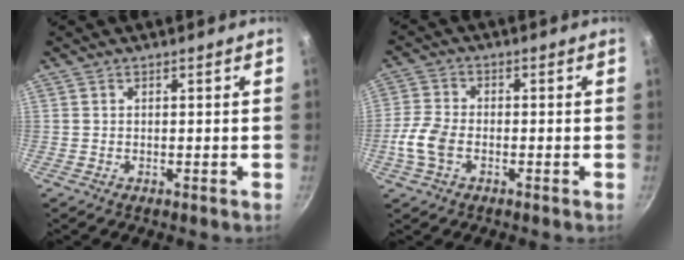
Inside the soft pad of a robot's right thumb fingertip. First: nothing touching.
{"total": 6.5, "force": [-2.1, 4.0, 4.7], "torque": [-0.105, 0.015, -0.049]}